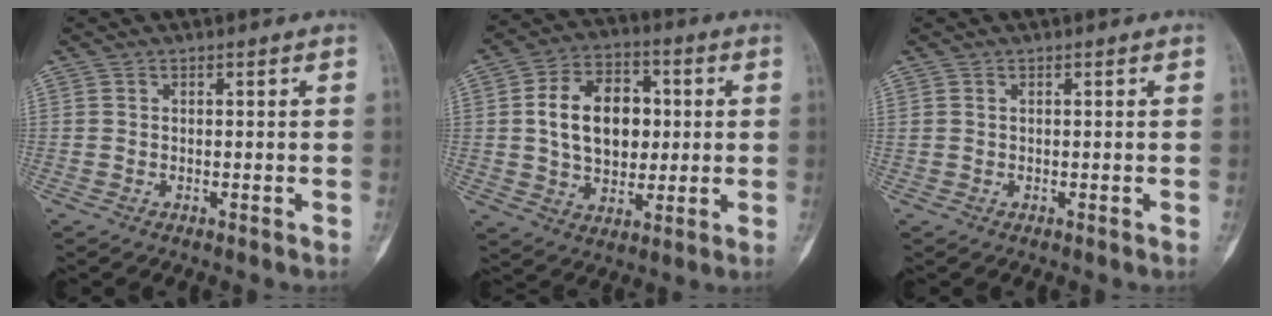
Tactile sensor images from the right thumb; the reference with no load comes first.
{"total": 15.0, "force": [1.7, 10.4, 10.7], "torque": [-0.140, 0.010, 0.027]}
{"total": 0.0}